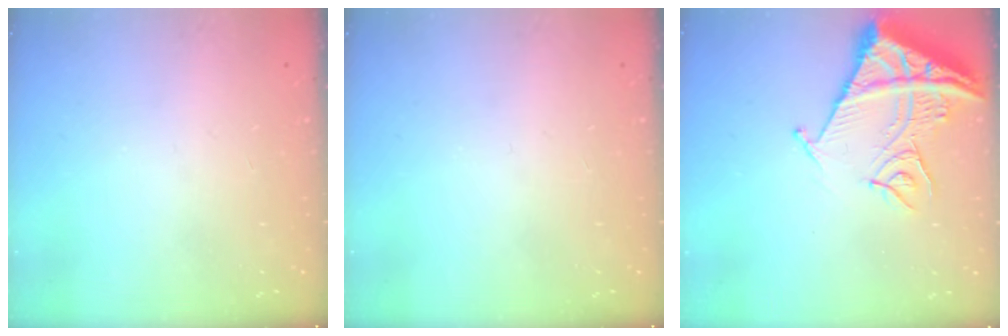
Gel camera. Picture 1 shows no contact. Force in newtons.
{"total": 0.0}
{"total": 14.1, "press": 14.0, "slide": 1.6}